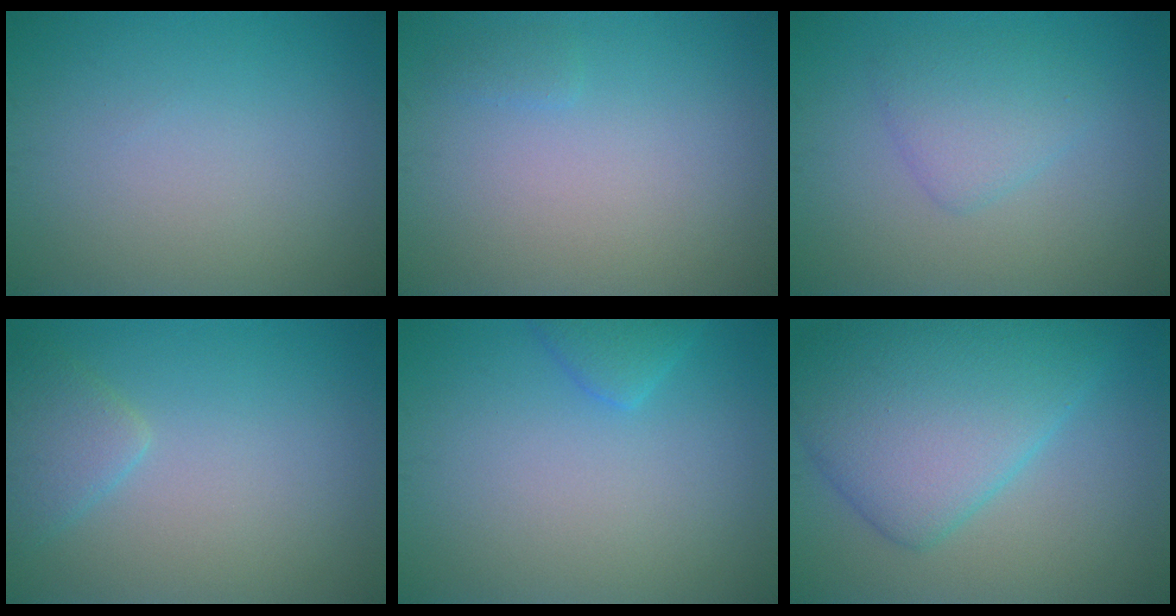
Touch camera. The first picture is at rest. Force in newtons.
{"total": 0.6, "press": 0.6, "slide": 0.1}
{"total": 2.6, "press": 2.6, "slide": 0.3}
{"total": 2.3, "press": 2.3, "slide": 0.1}
{"total": 1.8, "press": 1.8, "slide": 0.1}
{"total": 8.7, "press": 8.7, "slide": 0.1}